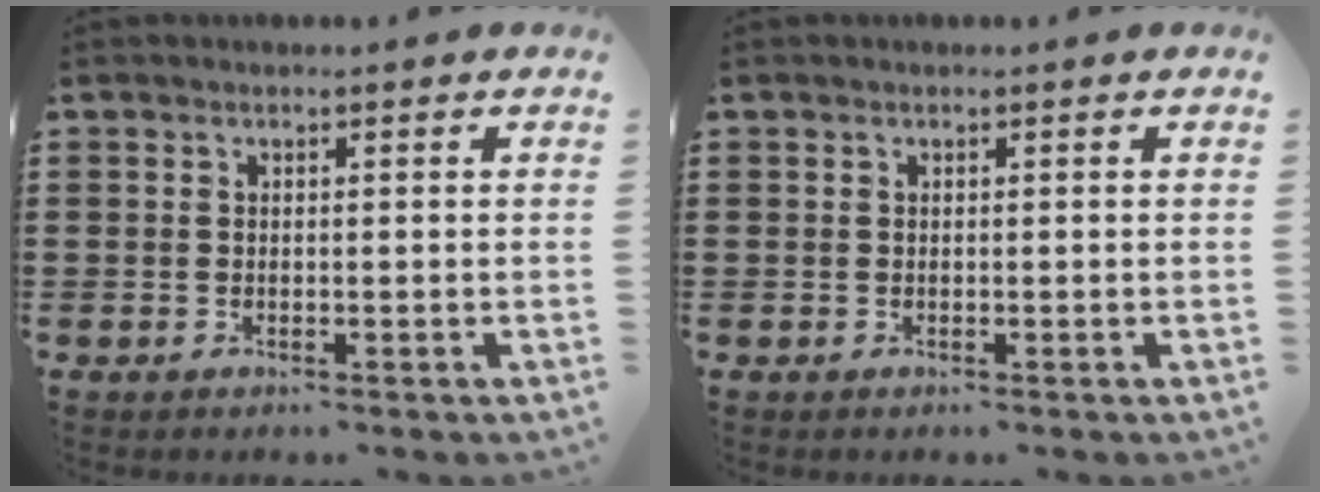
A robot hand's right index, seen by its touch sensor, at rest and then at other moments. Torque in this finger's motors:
{"motor_torque": [-0.71, 1.08, -0.02, 0.00]}